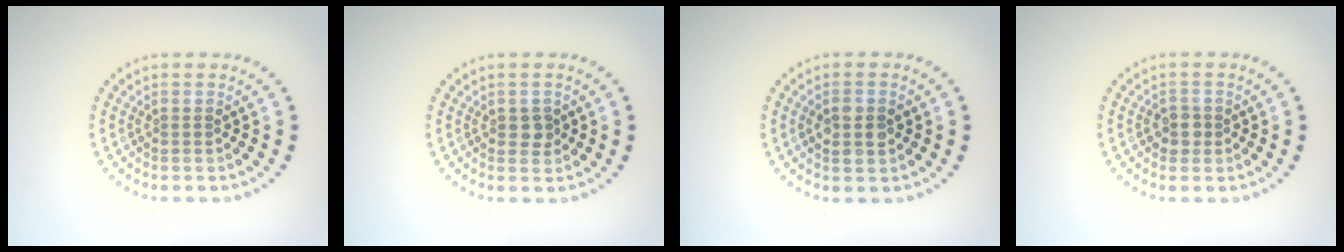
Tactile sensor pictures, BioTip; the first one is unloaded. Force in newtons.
{"total": 1.2, "press": 1.2, "slide": 0.2}
{"total": 2.3, "press": 2.3, "slide": 0.2}
{"total": 1.6, "press": 1.5, "slide": 0.6}